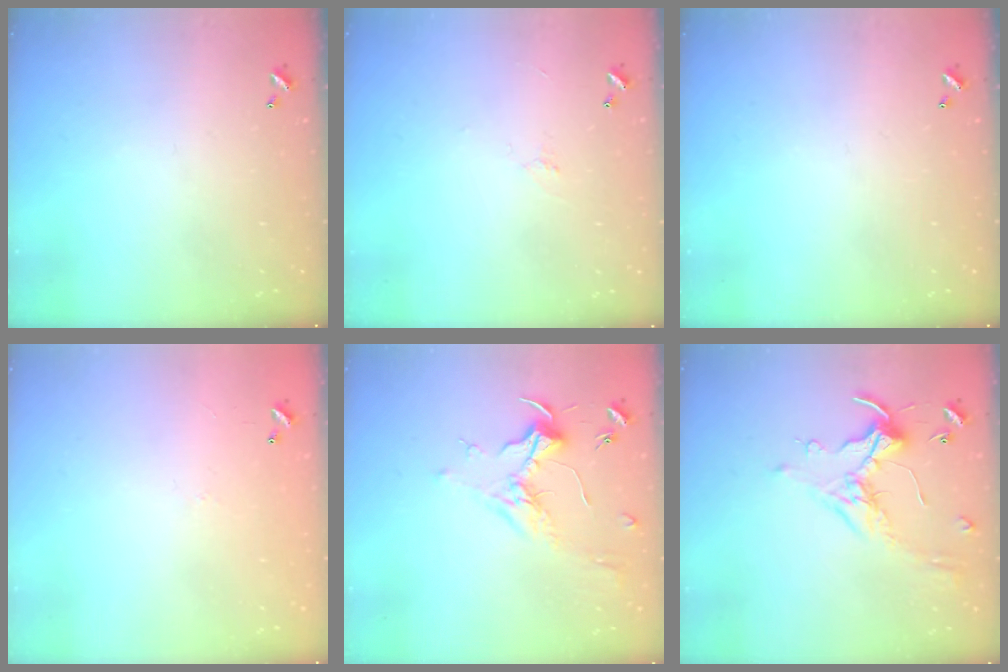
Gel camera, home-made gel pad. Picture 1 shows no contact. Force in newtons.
{"total": 3.5, "press": 3.5, "slide": 0.5}
{"total": 0.0}
{"total": 7.7, "press": 7.7, "slide": 0.5}
{"total": 1.7, "press": 1.5, "slide": 0.8}
{"total": 0.9, "press": 0.5, "slide": 0.7}